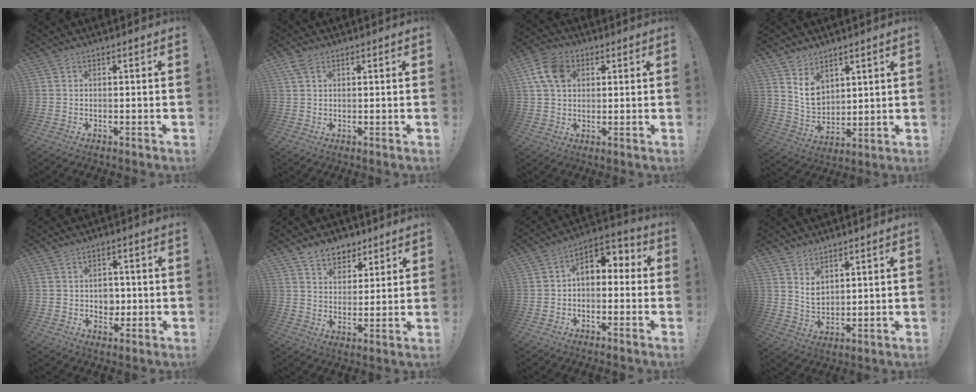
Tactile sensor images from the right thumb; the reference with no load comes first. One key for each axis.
{"total": 3.3, "fx": 1.8, "fy": 1.9, "fz": 2.1, "tx": -0.036, "ty": -0.001, "tz": 0.035}
{"total": 10.4, "fx": 3.3, "fy": 7.3, "fz": 6.6, "tx": -0.121, "ty": 0.009, "tz": 0.068}
{"total": 8.5, "fx": 5.3, "fy": 6.1, "fz": 2.8, "tx": -0.045, "ty": -0.042, "tz": 0.107}
{"total": 4.8, "fx": -0.1, "fy": 4.3, "fz": 2.1, "tx": -0.014, "ty": -0.004, "tz": -0.004}
{"total": 8.2, "fx": 5.9, "fy": 5.4, "fz": 1.7, "tx": -0.025, "ty": -0.039, "tz": 0.116}
{"total": 6.2, "fx": 0.2, "fy": 4.6, "fz": 4.2, "tx": -0.061, "ty": 0.006, "tz": 0.009}
{"total": 5.2, "fx": 3.5, "fy": 3.3, "fz": 1.8, "tx": -0.030, "ty": -0.027, "tz": 0.067}